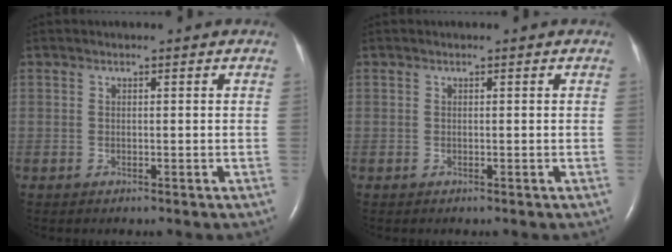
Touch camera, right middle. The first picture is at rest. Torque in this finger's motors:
{"motor_torque": [0.00, 0.00, 0.00, 0.01]}